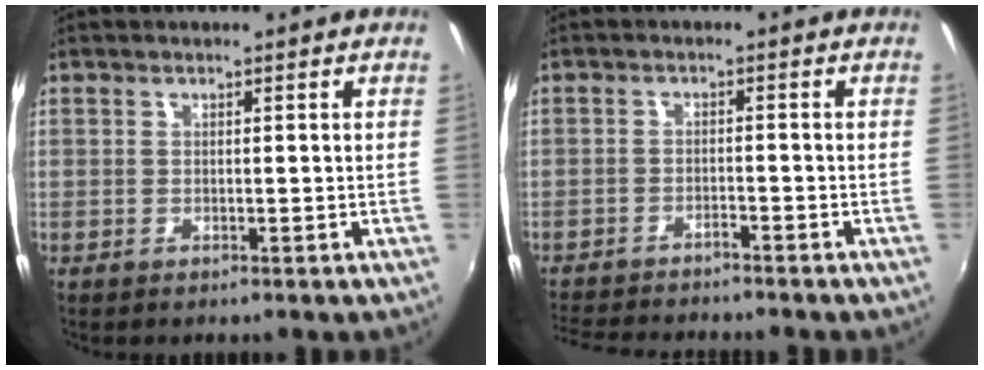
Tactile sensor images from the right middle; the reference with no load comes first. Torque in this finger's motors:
{"motor_torque": [1.05, -1.09, 0.07, 0.07]}